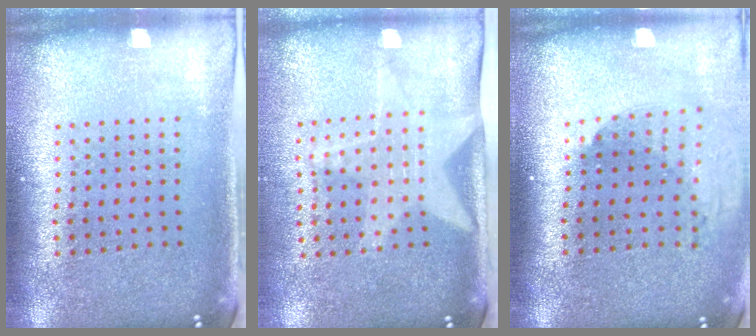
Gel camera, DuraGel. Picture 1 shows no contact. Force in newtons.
{"total": 2.1, "press": 1.6, "slide": 1.3}
{"total": 1.9, "press": 1.4, "slide": 1.3}